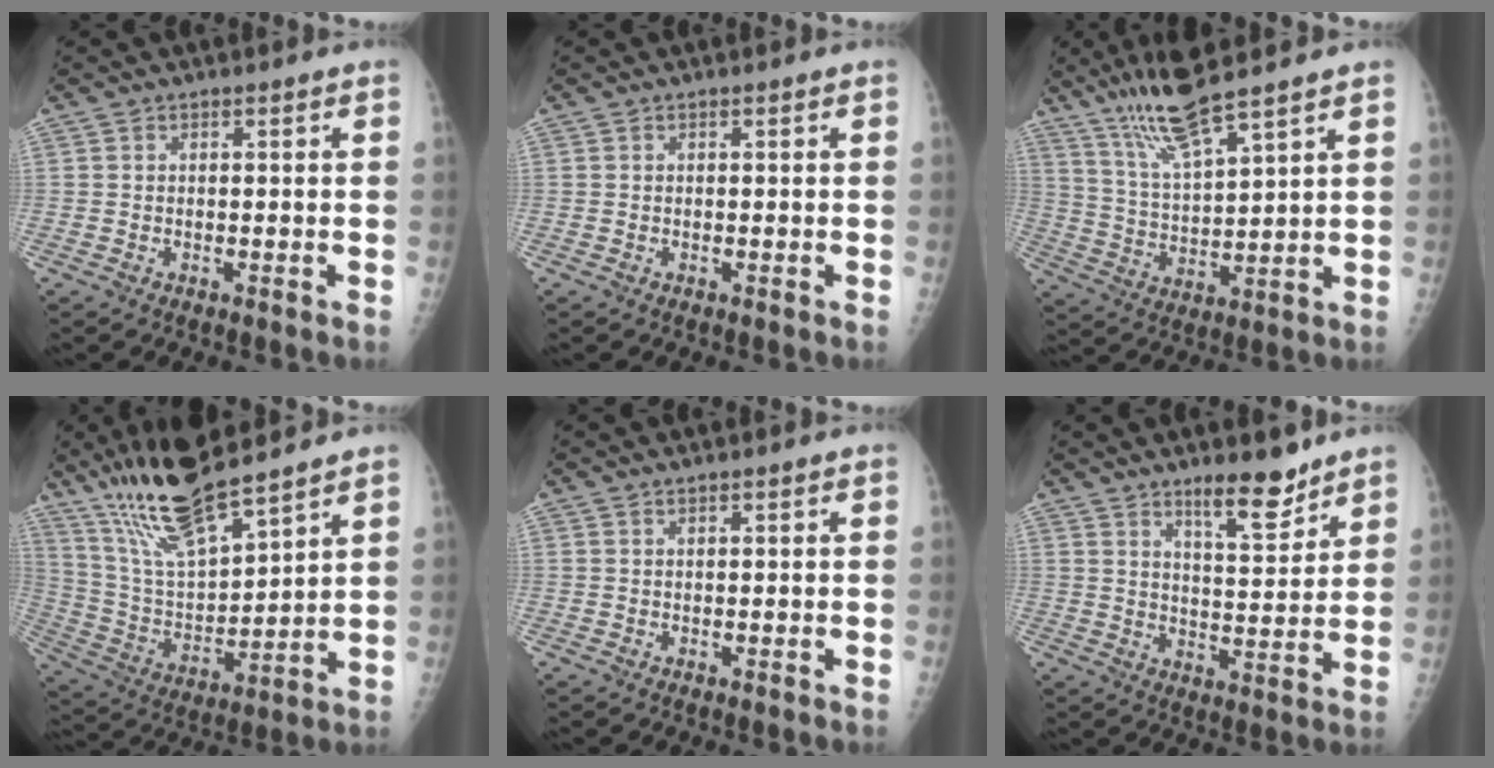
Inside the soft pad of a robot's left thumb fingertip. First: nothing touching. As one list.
[{"total": 0.0}, {"total": 11.4, "force": [8.6, 1.0, 7.4], "torque": [-0.139, -0.045, 0.173]}, {"total": 17.1, "force": [13.3, 3.2, 10.2], "torque": [-0.177, -0.065, 0.262]}, {"total": 0.6, "force": [0.6, 0.0, 0.3], "torque": [-0.005, -0.003, 0.013]}, {"total": 9.1, "force": [6.9, 2.4, 5.4], "torque": [-0.066, -0.056, 0.113]}]